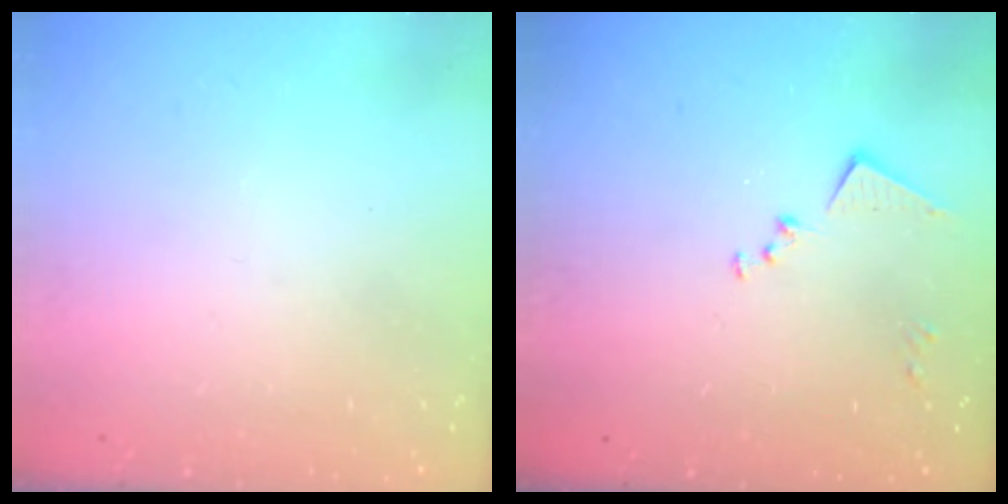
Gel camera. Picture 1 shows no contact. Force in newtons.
{"total": 9.1, "press": 9.1, "slide": 0.6}